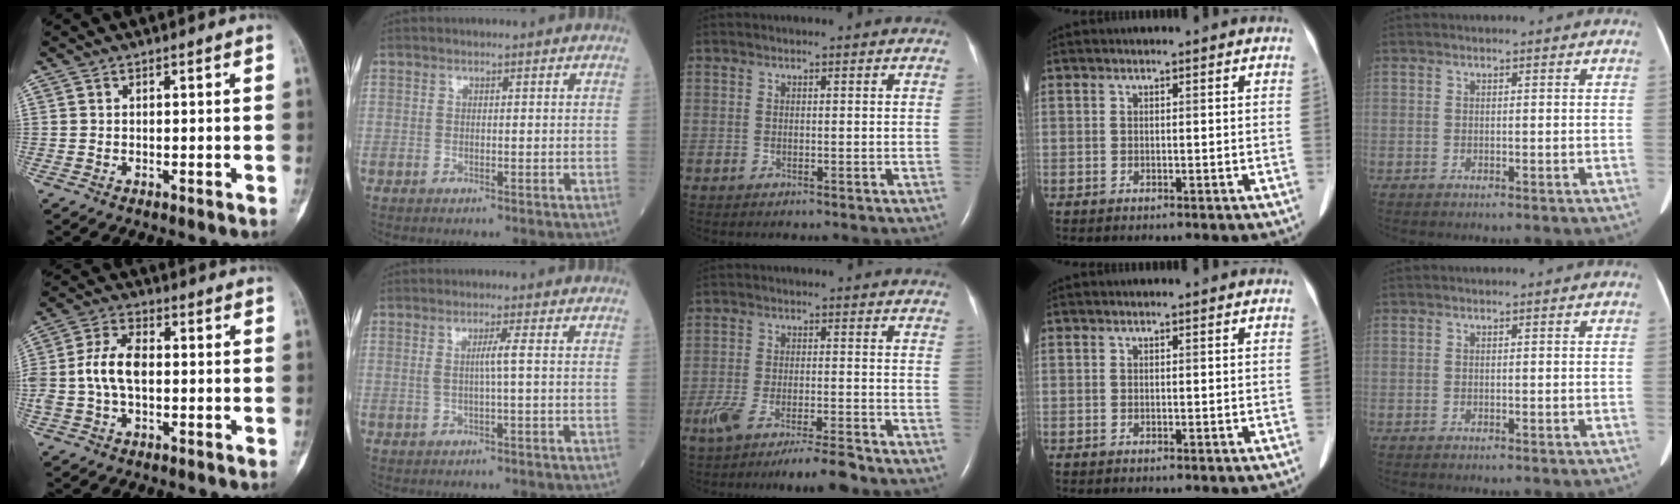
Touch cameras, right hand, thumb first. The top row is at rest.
{"thumb": {"total": 8.2, "force": [-0.5, 4.8, 6.7], "torque": [-0.139, 0.024, -0.013]}, "index": {"total": 2.3, "force": [0.1, -0.6, 2.3], "torque": [-0.043, -0.002, 0.001]}, "middle": {"total": 8.3, "force": [-6.7, 0.2, 4.9], "torque": [-0.084, -0.015, -0.114]}}